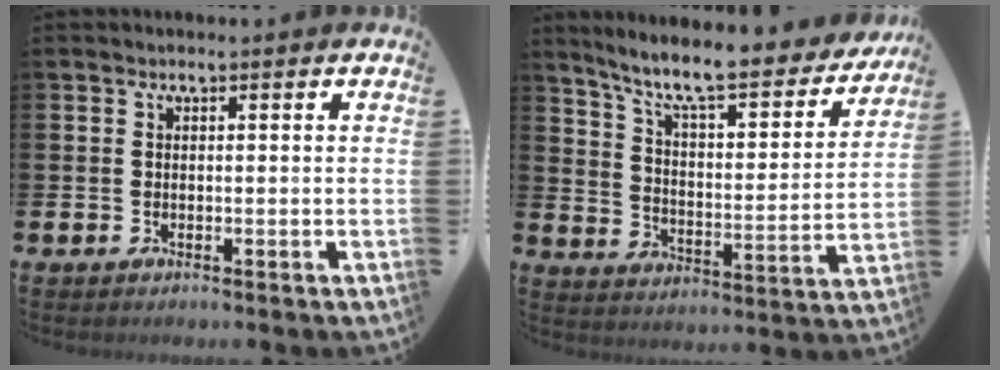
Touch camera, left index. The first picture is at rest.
{"total": 9.4, "force": [8.3, 1.7, 4.2], "torque": [-0.100, -0.064, 0.133]}